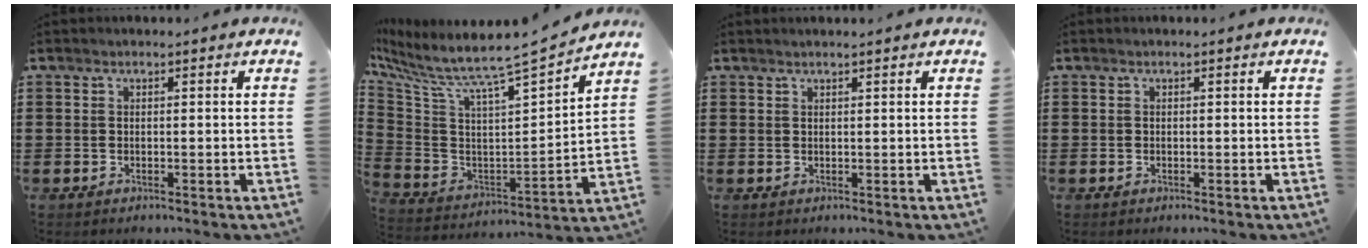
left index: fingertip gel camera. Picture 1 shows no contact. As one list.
[{"total": 6.3, "force": [5.7, 0.0, 2.8], "torque": [-0.087, -0.068, 0.083]}, {"total": 0.7, "force": [0.6, -0.1, 0.3], "torque": [-0.006, -0.002, 0.012]}, {"total": 0.0}]